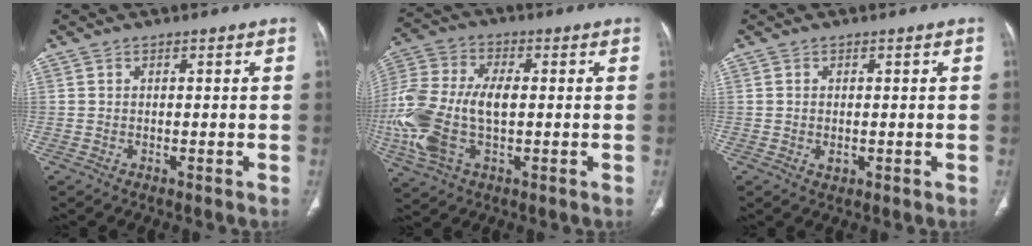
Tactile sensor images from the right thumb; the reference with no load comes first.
{"total": 17.6, "force": [-1.8, 9.6, 14.6], "torque": [-0.353, 0.006, -0.031]}
{"total": 1.4, "force": [-0.2, 1.0, 1.0], "torque": [-0.016, -0.003, -0.002]}